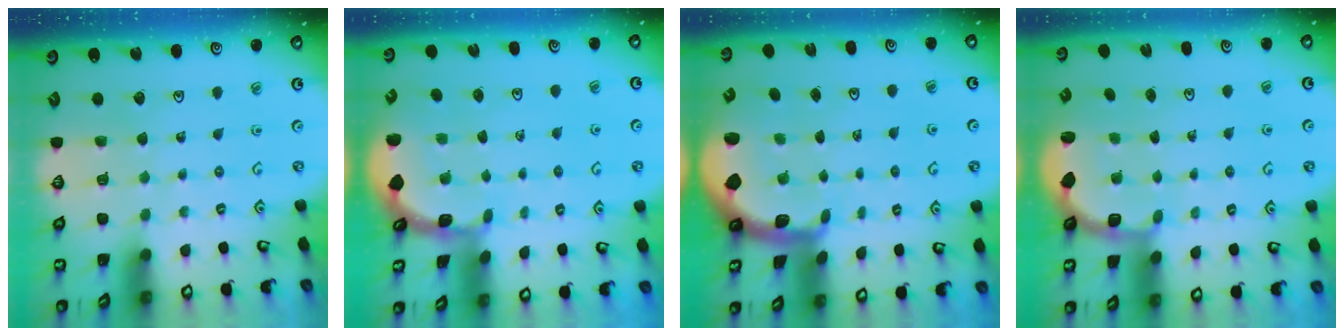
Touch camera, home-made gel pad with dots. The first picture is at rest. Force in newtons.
{"total": 1.5, "press": 1.5, "slide": 0.1}
{"total": 1.7, "press": 1.6, "slide": 0.4}
{"total": 2.8, "press": 2.2, "slide": 1.7}